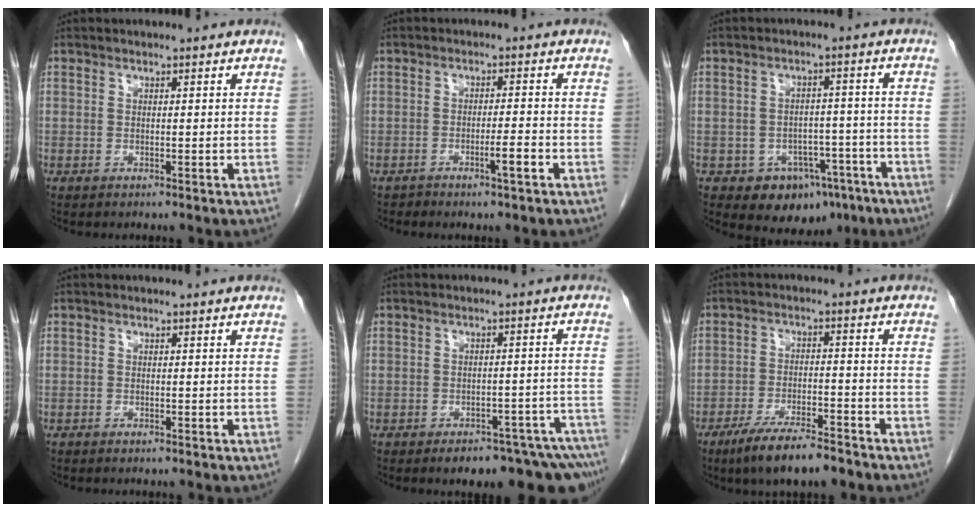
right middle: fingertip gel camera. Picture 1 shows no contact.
{"total": 2.6, "force": [-1.4, -0.1, 2.1], "torque": [-0.036, -0.002, -0.023]}
{"total": 8.9, "force": [-5.2, 6.3, 3.5], "torque": [-0.029, 0.023, -0.063]}
{"total": 0.6, "force": [-0.5, 0.2, 0.1], "torque": [-0.008, 0.000, -0.012]}
{"total": 13.7, "force": [-11.8, 4.6, 5.3], "torque": [-0.013, 0.024, -0.132]}
{"total": 9.1, "force": [-7.0, 1.4, 5.6], "torque": [-0.096, -0.016, -0.121]}